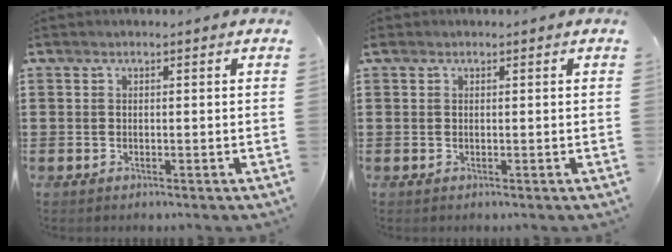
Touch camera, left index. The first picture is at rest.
{"total": 0.0}